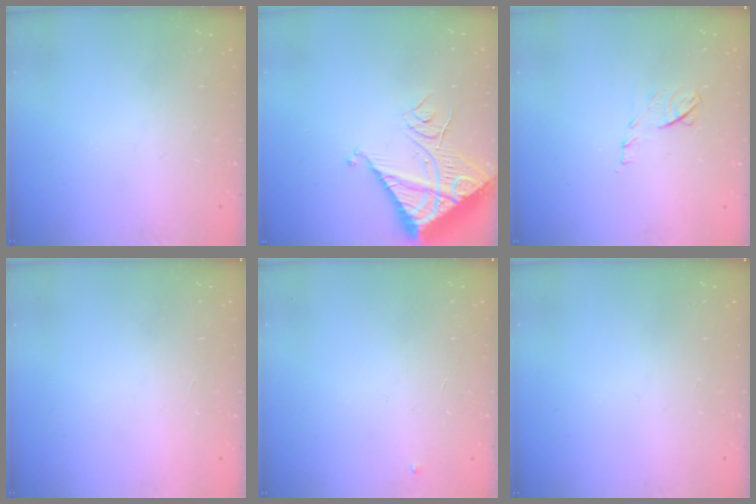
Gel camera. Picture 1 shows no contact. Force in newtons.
{"total": 13.1, "press": 13.0, "slide": 1.5}
{"total": 7.6, "press": 7.6, "slide": 0.7}
{"total": 1.6, "press": 1.6, "slide": 0.1}
{"total": 3.0, "press": 2.9, "slide": 0.4}
{"total": 0.0}